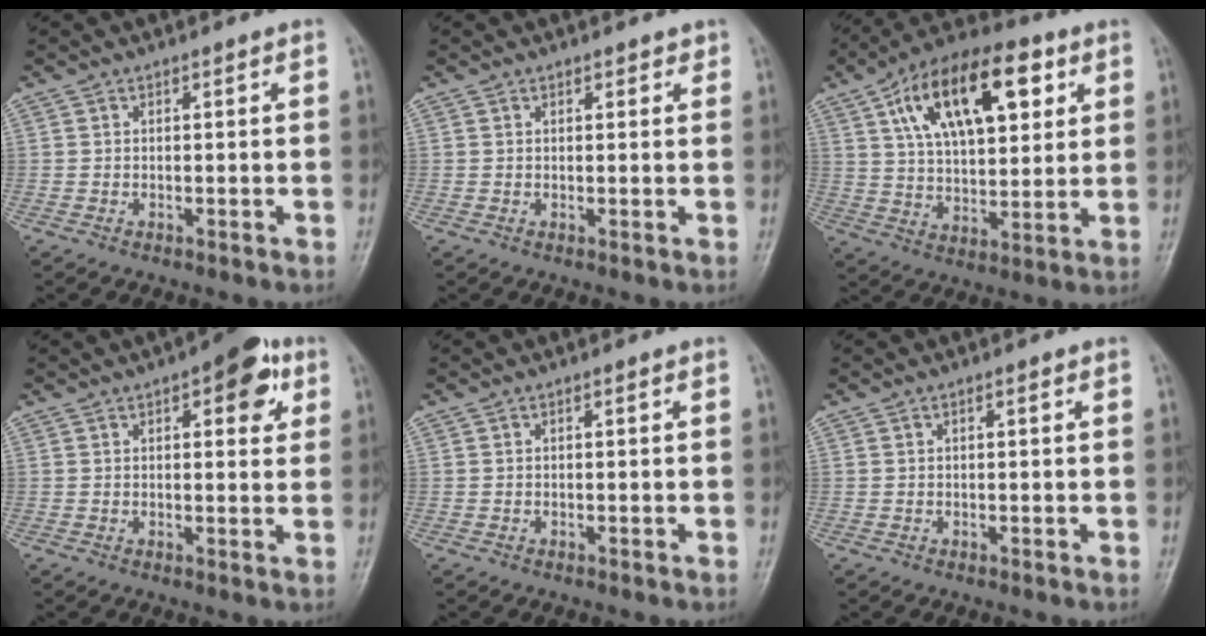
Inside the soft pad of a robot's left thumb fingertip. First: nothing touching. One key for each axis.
{"total": 1.2, "fx": 0.9, "fy": 0.7, "fz": 0.5, "tx": 0.002, "ty": -0.004, "tz": 0.008}
{"total": 20.1, "fx": 7.9, "fy": 9.9, "fz": 15.6, "tx": -0.224, "ty": -0.009, "tz": 0.130}
{"total": 8.1, "fx": 3.5, "fy": 3.5, "fz": 6.4, "tx": -0.052, "ty": -0.005, "tz": 0.035}
{"total": 0.0}
{"total": 0.8, "fx": 0.3, "fy": 0.2, "fz": 0.7, "tx": -0.012, "ty": 0.002, "tz": 0.003}